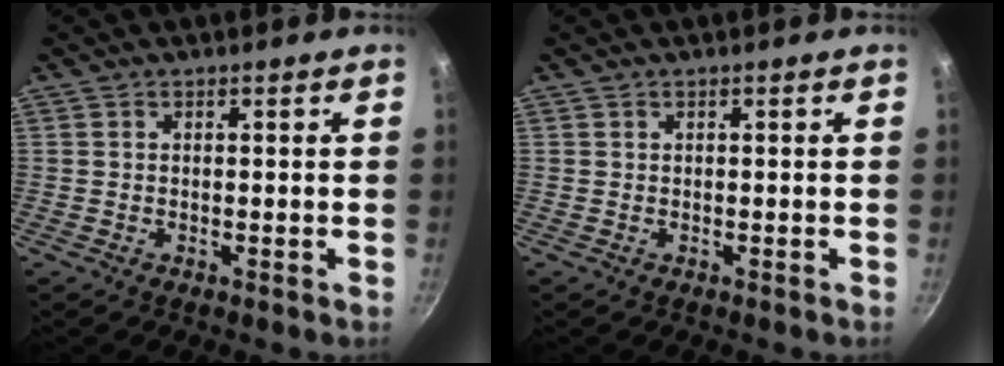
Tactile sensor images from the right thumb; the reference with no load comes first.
{"total": 0.0}